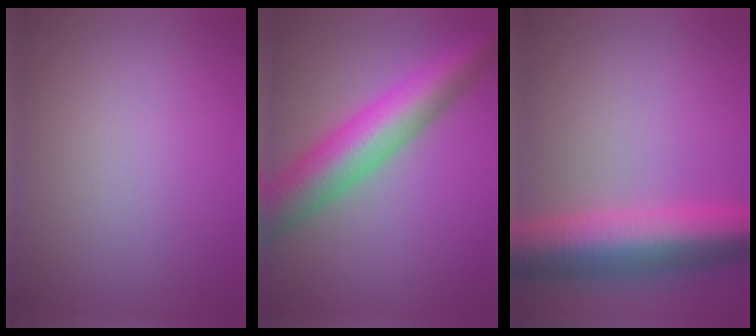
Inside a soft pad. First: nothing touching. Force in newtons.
{"total": 8.5, "press": 8.5, "slide": 0.2}
{"total": 9.8, "press": 9.8, "slide": 0.1}